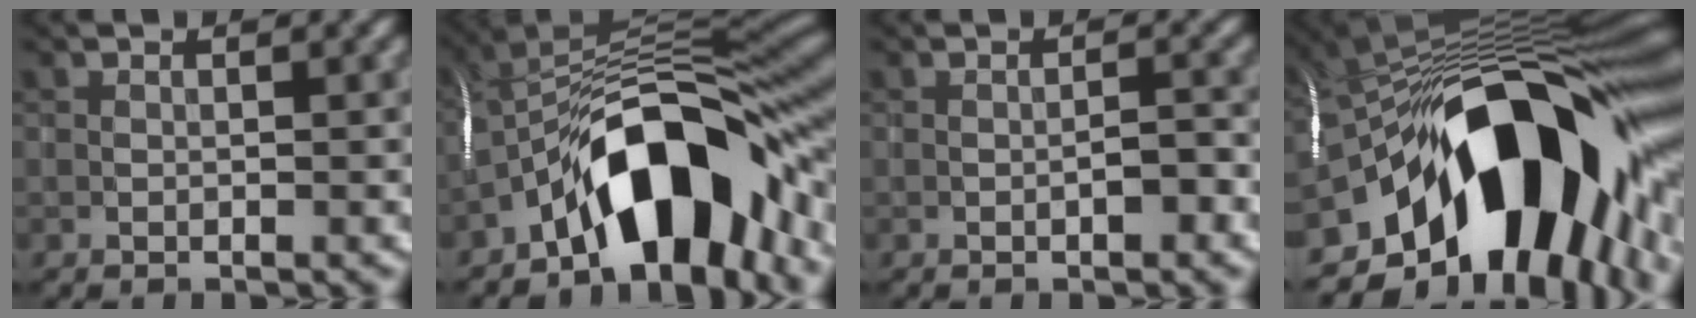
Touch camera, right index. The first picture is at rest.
{"total": 12.0, "force": [-5.6, 5.2, 9.2], "torque": [-0.120, 0.024, -0.104]}
{"total": 1.5, "force": [-0.6, 0.4, 1.3], "torque": [-0.021, 0.003, -0.011]}
{"total": 18.4, "force": [-5.5, 9.6, 14.7], "torque": [-0.220, 0.020, -0.103]}